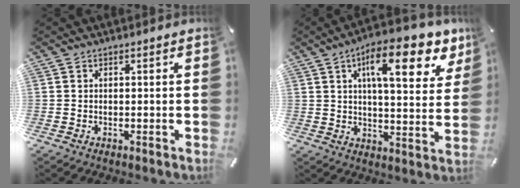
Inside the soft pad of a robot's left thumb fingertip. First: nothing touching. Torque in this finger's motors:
{"motor_torque": [2.20, 2.13, 1.78, -0.99, 0.55]}